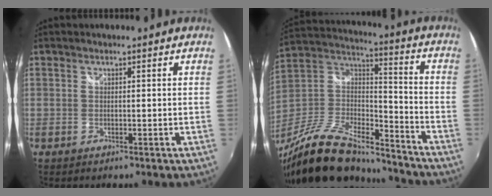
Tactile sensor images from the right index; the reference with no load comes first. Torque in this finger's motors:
{"motor_torque": [1.34, -0.80, 0.28, 0.15]}